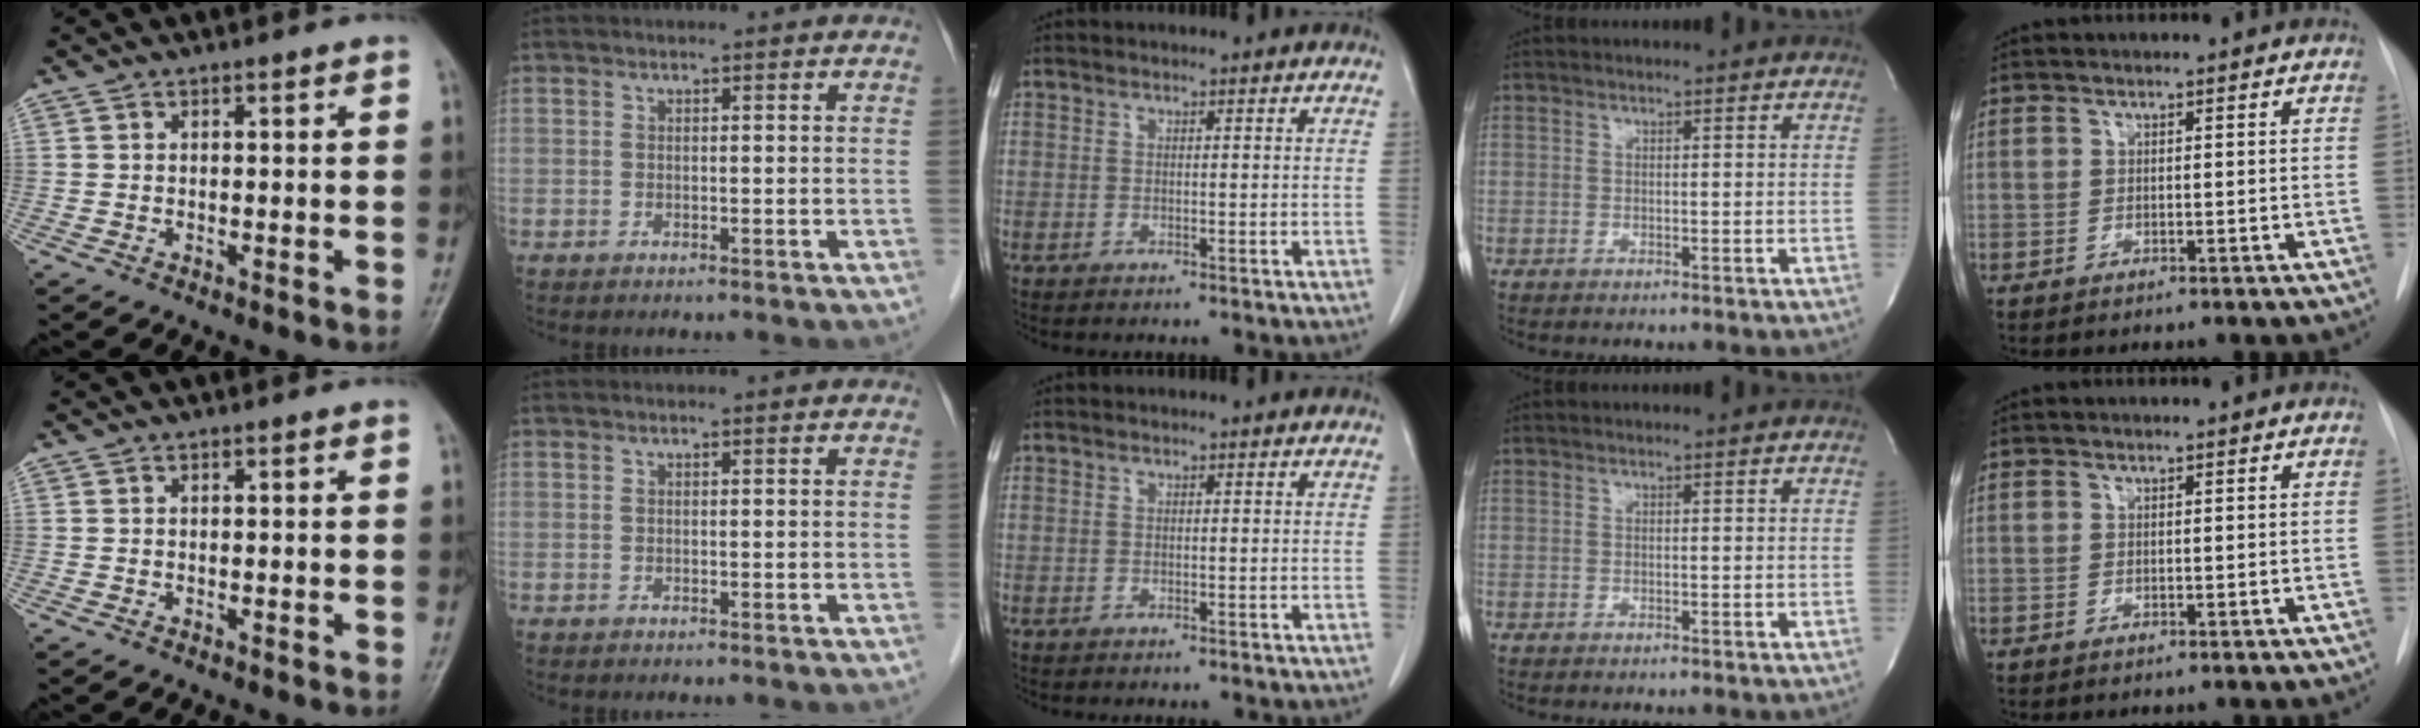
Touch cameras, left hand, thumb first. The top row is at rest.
{}